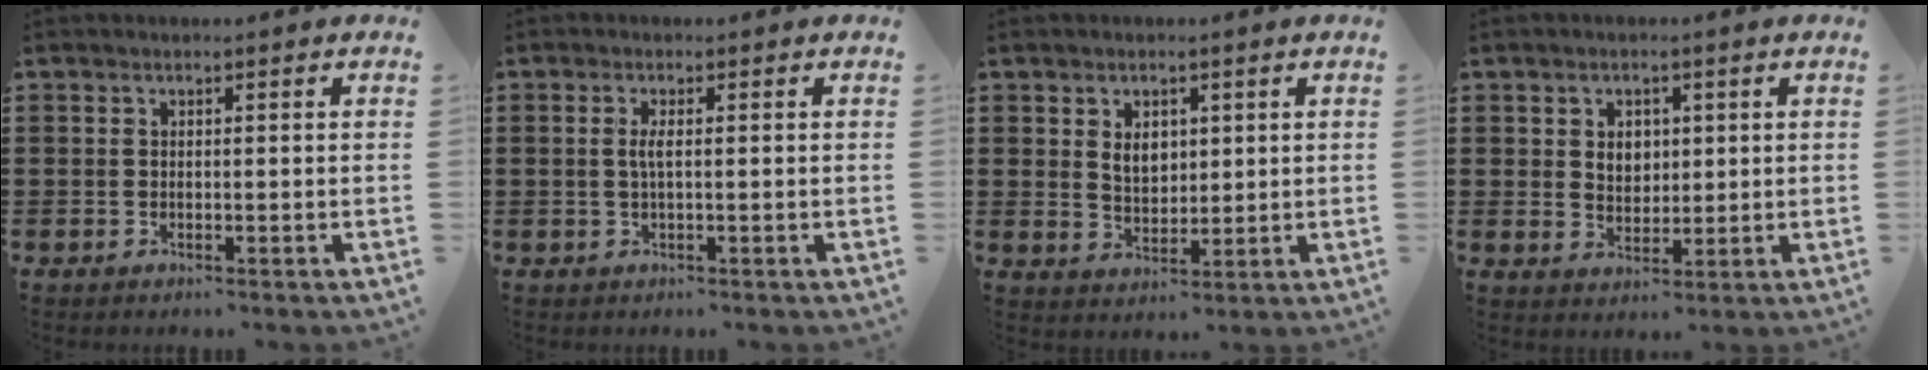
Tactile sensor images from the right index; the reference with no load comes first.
{"total": 1.8, "force": [0.1, 0.4, 1.8], "torque": [-0.042, -0.003, -0.001]}
{"total": 3.9, "force": [1.3, 2.8, 2.3], "torque": [-0.046, 0.008, 0.021]}
{"total": 3.2, "force": [1.0, 2.6, 1.6], "torque": [-0.039, 0.012, 0.016]}